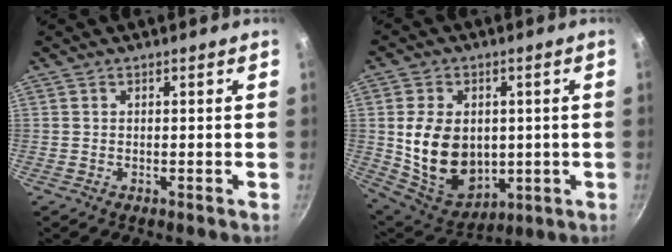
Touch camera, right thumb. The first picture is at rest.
{"total": 16.0, "force": [0.5, 11.9, 10.7], "torque": [-0.161, -0.018, 0.032]}